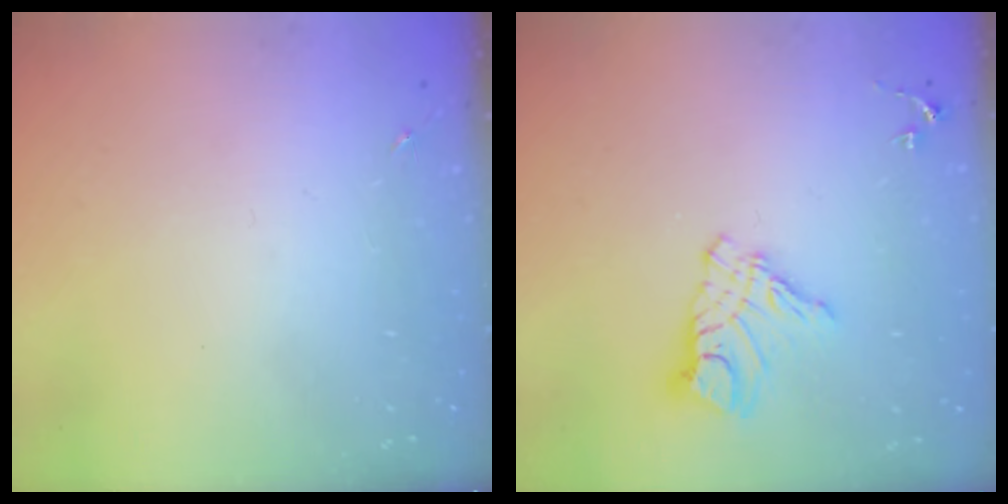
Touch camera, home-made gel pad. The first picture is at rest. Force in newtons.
{"total": 11.3, "press": 11.2, "slide": 0.9}